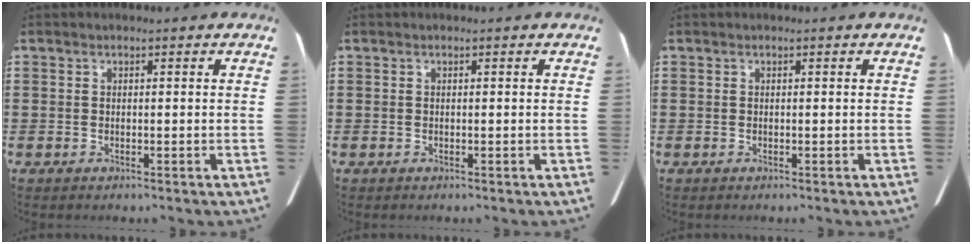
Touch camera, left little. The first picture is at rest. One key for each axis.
{"total": 0.0}
{"total": 0.0}